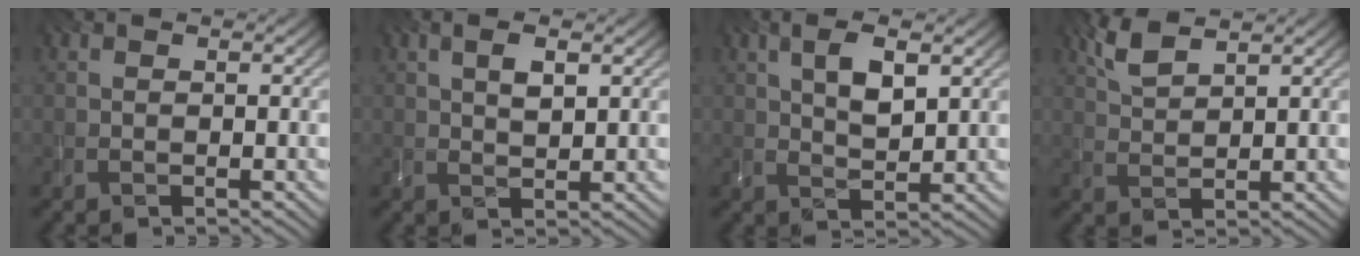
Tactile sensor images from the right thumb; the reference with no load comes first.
{"total": 3.1, "force": [1.3, 1.3, 2.6], "torque": [-0.054, 0.001, 0.027]}
{"total": 5.1, "force": [2.1, 2.1, 4.2], "torque": [-0.086, -0.001, 0.039]}
{"total": 4.0, "force": [2.9, 1.0, 2.5], "torque": [-0.068, 0.005, 0.064]}